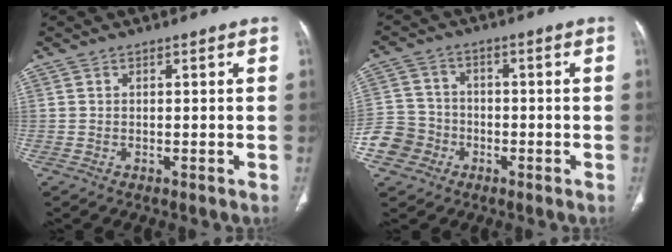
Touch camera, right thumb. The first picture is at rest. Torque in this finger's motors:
{"motor_torque": [2.49, 1.48, -0.01, -1.03, -0.02]}